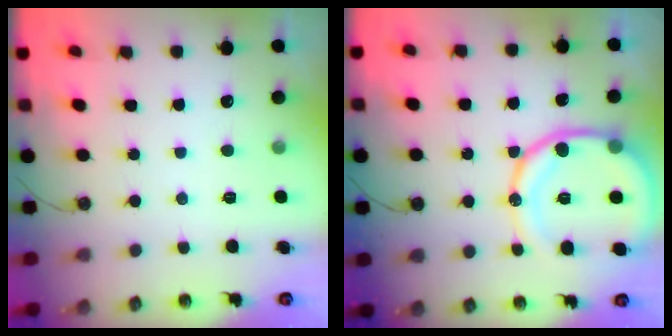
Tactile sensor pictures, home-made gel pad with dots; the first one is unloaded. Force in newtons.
{"total": 16.6, "press": 16.5, "slide": 2.0}